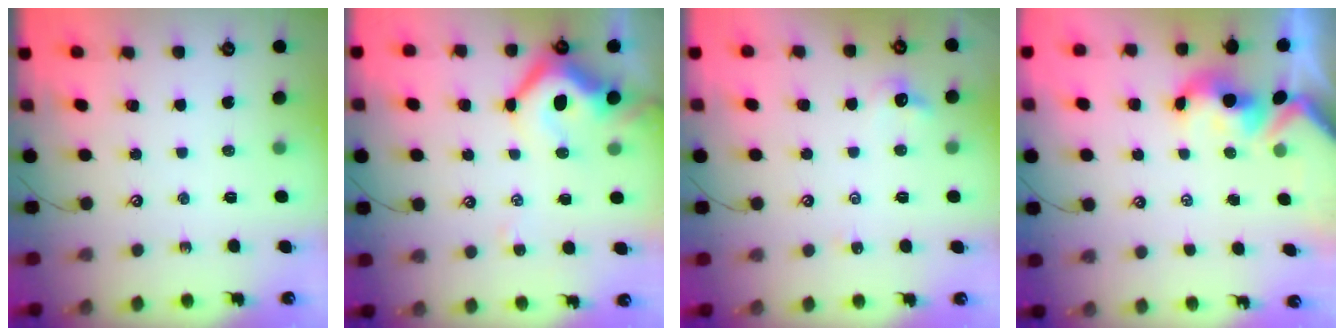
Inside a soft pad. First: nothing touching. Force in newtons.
{"total": 9.2, "press": 9.0, "slide": 1.7}
{"total": 1.5, "press": 1.4, "slide": 0.5}
{"total": 2.1, "press": 2.0, "slide": 0.7}